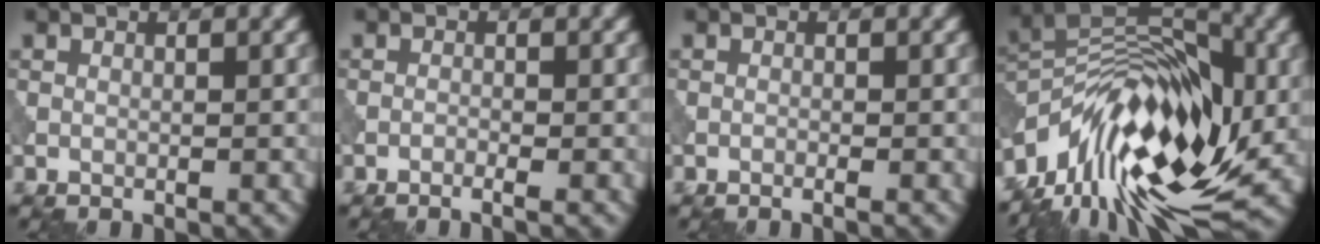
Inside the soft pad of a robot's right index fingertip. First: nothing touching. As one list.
[{"total": 0.8, "force": [-0.5, 0.0, 0.6], "torque": [-0.011, -0.001, -0.013]}, {"total": 0.5, "force": [-0.3, 0.0, 0.4], "torque": [-0.007, -0.002, -0.008]}, {"total": 14.2, "force": [-5.8, 6.9, 11.0], "torque": [-0.188, 0.026, -0.114]}]